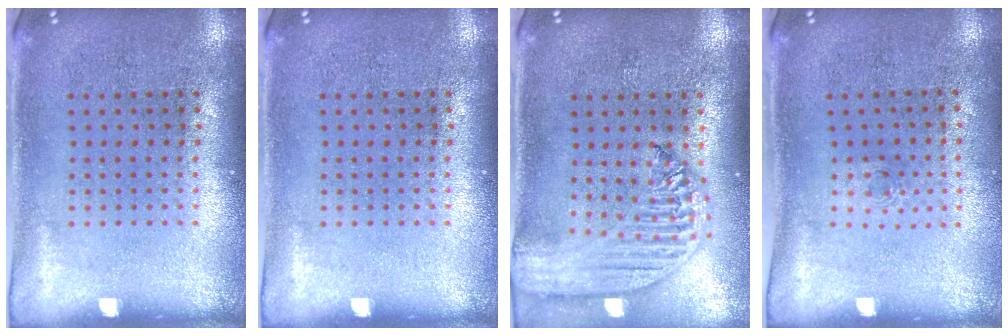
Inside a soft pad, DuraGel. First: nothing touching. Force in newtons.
{"total": 0.0}
{"total": 2.6, "press": 2.2, "slide": 1.4}
{"total": 0.5, "press": 0.2, "slide": 0.5}